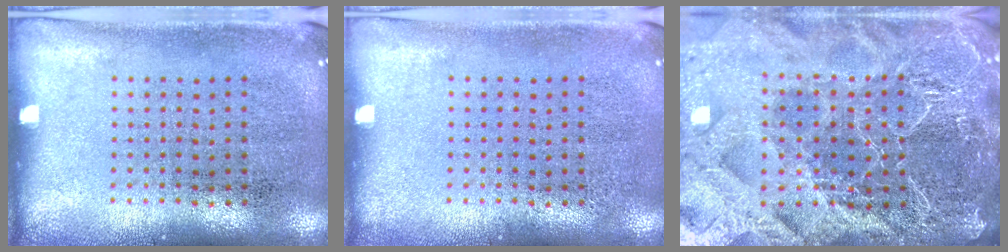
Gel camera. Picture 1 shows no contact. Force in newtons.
{"total": 0.0}
{"total": 6.3, "press": 5.5, "slide": 3.1}